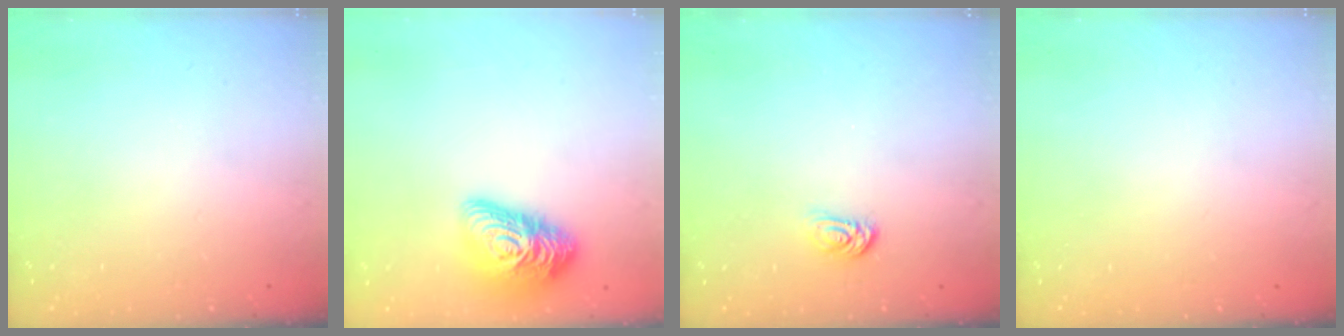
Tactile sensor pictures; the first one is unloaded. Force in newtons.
{"total": 16.3, "press": 16.3, "slide": 1.0}
{"total": 3.4, "press": 3.3, "slide": 0.6}
{"total": 0.0}